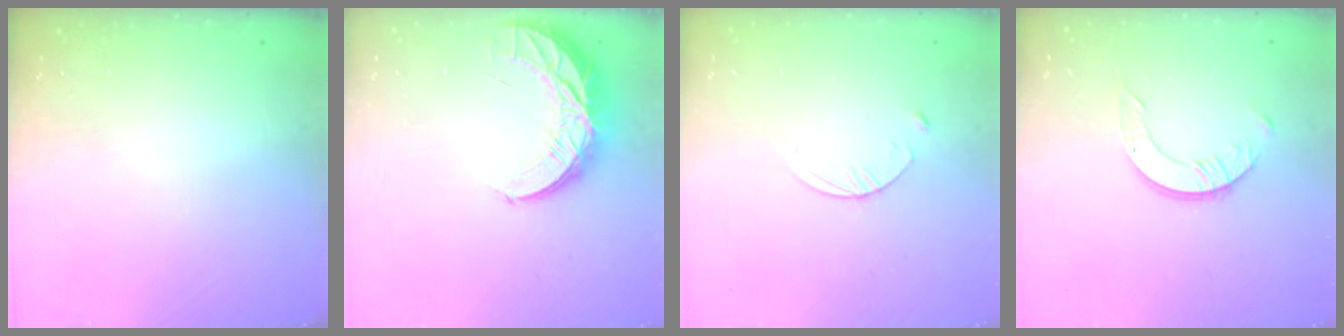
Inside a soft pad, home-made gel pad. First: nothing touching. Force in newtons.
{"total": 11.6, "press": 11.6, "slide": 0.9}
{"total": 3.1, "press": 3.1, "slide": 0.3}
{"total": 6.1, "press": 6.1, "slide": 0.6}